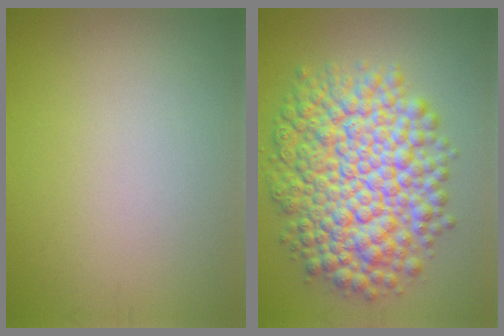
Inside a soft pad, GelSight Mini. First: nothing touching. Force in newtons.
{"total": 11.4, "press": 11.4, "slide": 0.2}